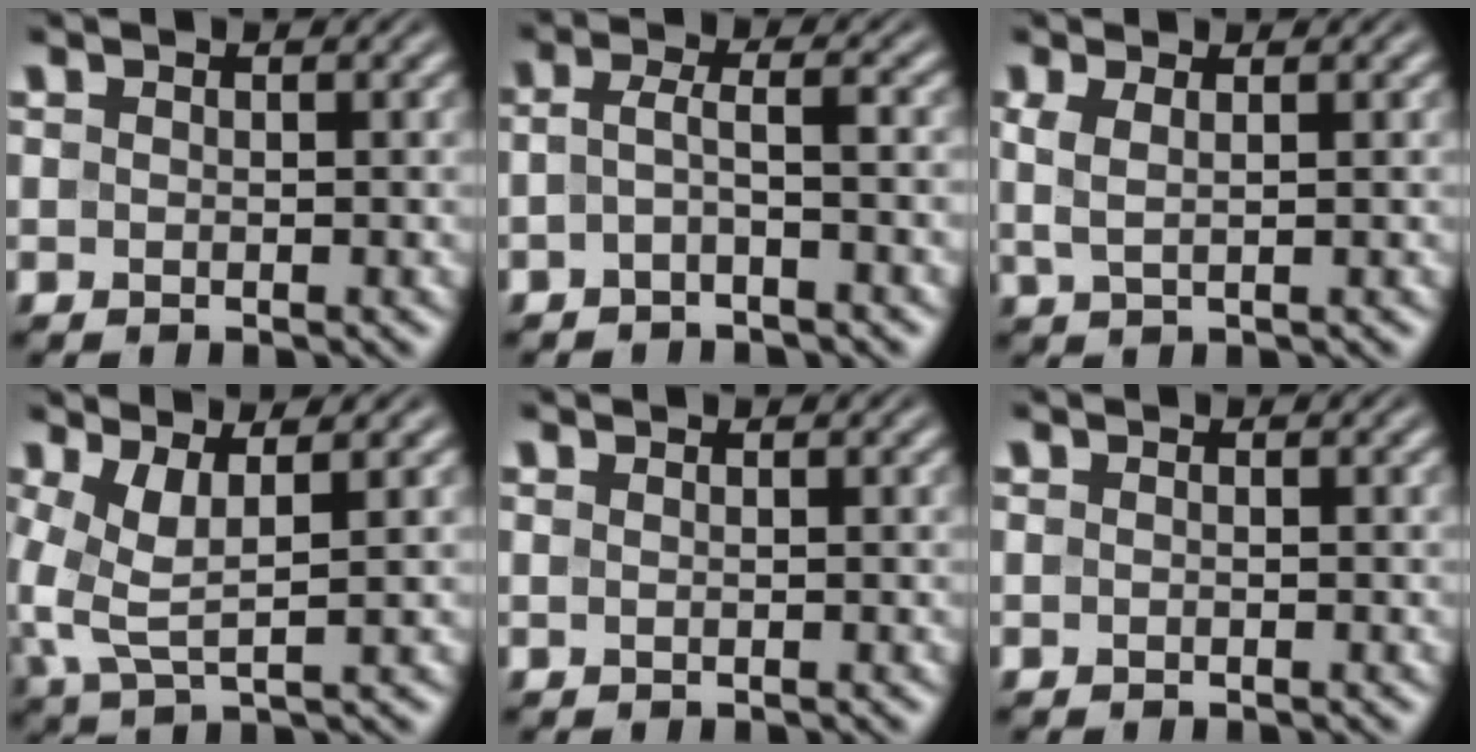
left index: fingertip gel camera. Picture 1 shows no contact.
{"total": 2.1, "force": [-0.9, 0.3, 1.9], "torque": [-0.040, 0.008, -0.023]}
{"total": 2.0, "force": [0.7, 0.5, 1.7], "torque": [-0.032, 0.002, 0.013]}
{"total": 3.7, "force": [0.9, 1.1, 3.4], "torque": [-0.086, -0.003, 0.020]}
{"total": 0.0}
{"total": 0.0}